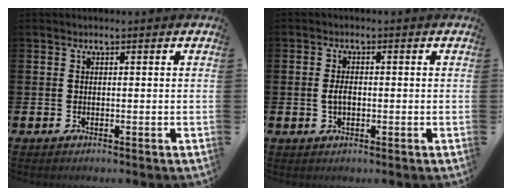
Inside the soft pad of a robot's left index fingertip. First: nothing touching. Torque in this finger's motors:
{"motor_torque": [0.17, 0.04, 0.04, 0.06]}